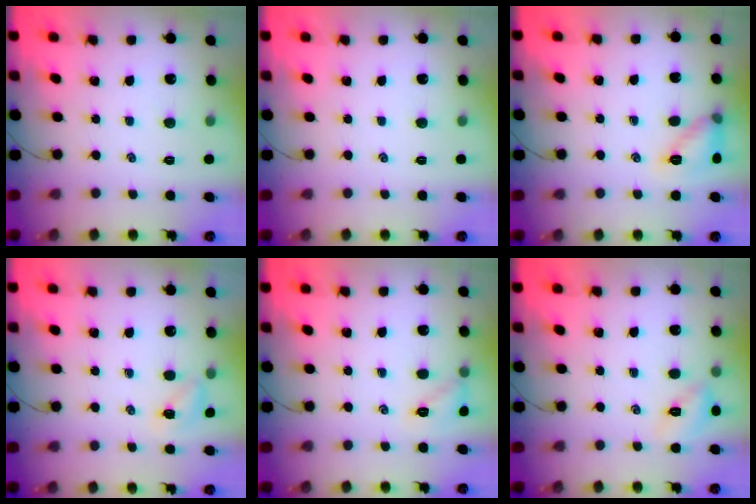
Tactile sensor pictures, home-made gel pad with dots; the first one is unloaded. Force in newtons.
{"total": 0.0}
{"total": 9.7, "press": 9.6, "slide": 1.1}
{"total": 5.2, "press": 5.1, "slide": 1.1}
{"total": 7.5, "press": 7.4, "slide": 1.5}
{"total": 6.3, "press": 6.1, "slide": 1.3}